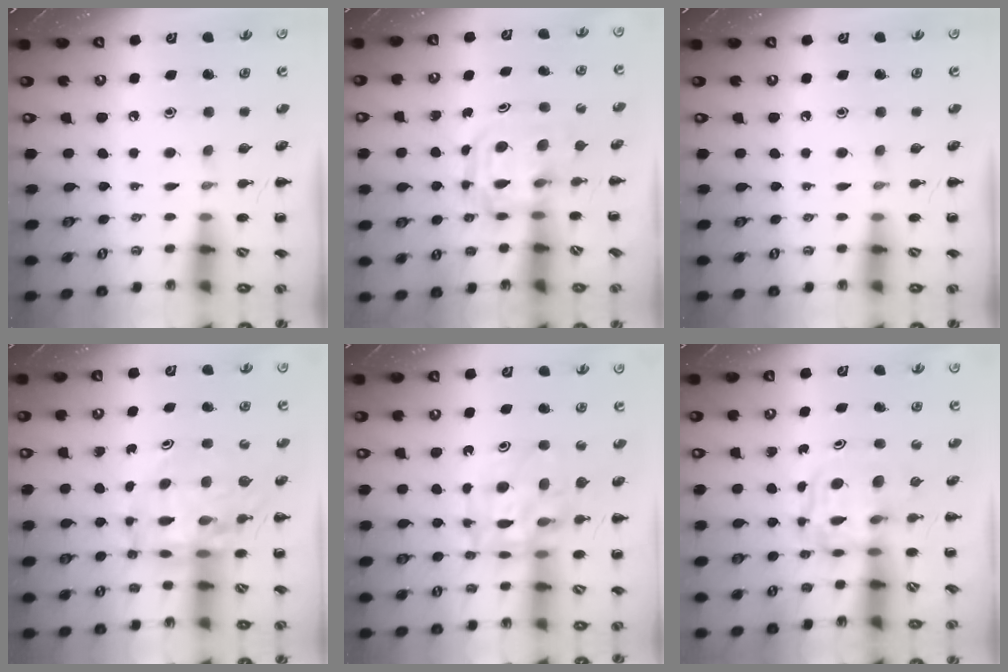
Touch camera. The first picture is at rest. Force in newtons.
{"total": 2.9, "press": 2.9, "slide": 0.3}
{"total": 0.0}
{"total": 9.9, "press": 9.4, "slide": 3.1}
{"total": 13.9, "press": 13.4, "slide": 3.8}
{"total": 3.6, "press": 3.6, "slide": 0.2}